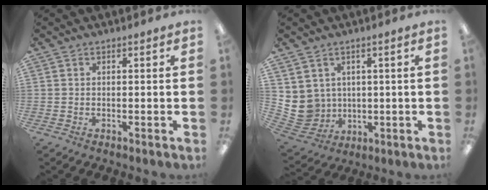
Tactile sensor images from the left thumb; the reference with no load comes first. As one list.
[{"total": 6.8, "force": [1.7, 6.6, 0.6], "torque": [-0.051, -0.017, 0.042]}]